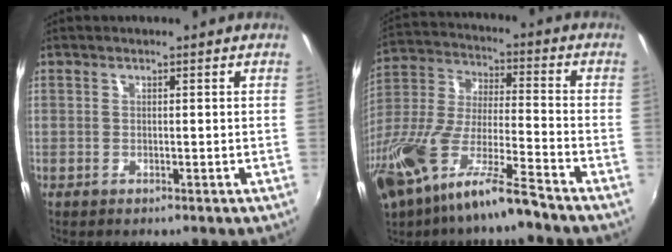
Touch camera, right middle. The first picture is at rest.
{"total": 18.4, "force": [-11.7, 3.6, 13.7], "torque": [-0.288, -0.030, -0.222]}